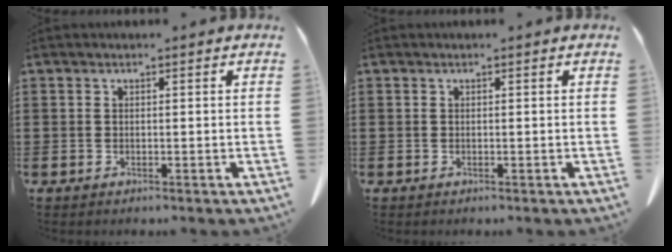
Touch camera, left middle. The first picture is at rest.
{"total": 0.0}